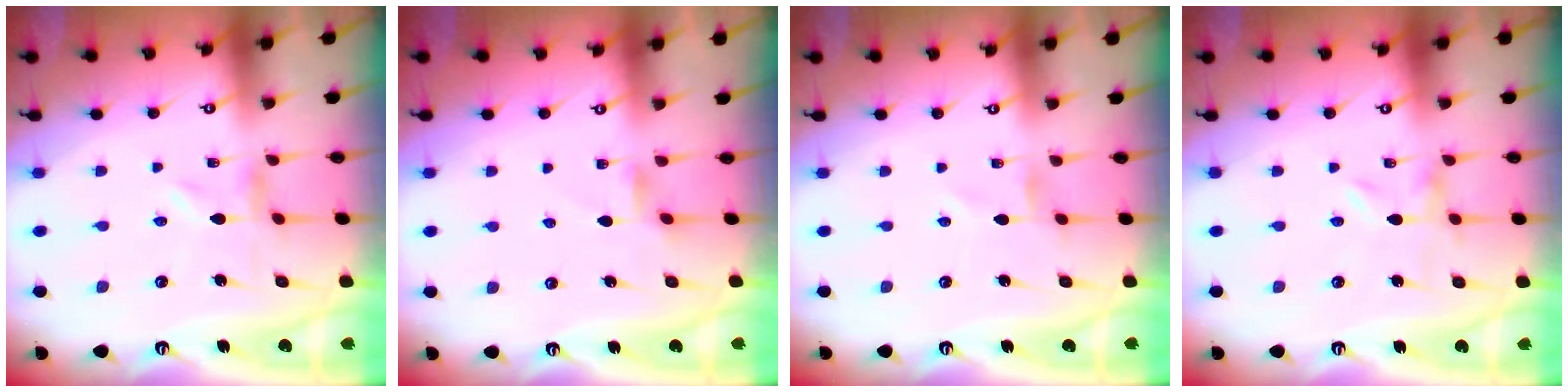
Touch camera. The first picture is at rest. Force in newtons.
{"total": 2.5, "press": 2.5, "slide": 0.4}
{"total": 0.8, "press": 0.8, "slide": 0.2}
{"total": 0.0}